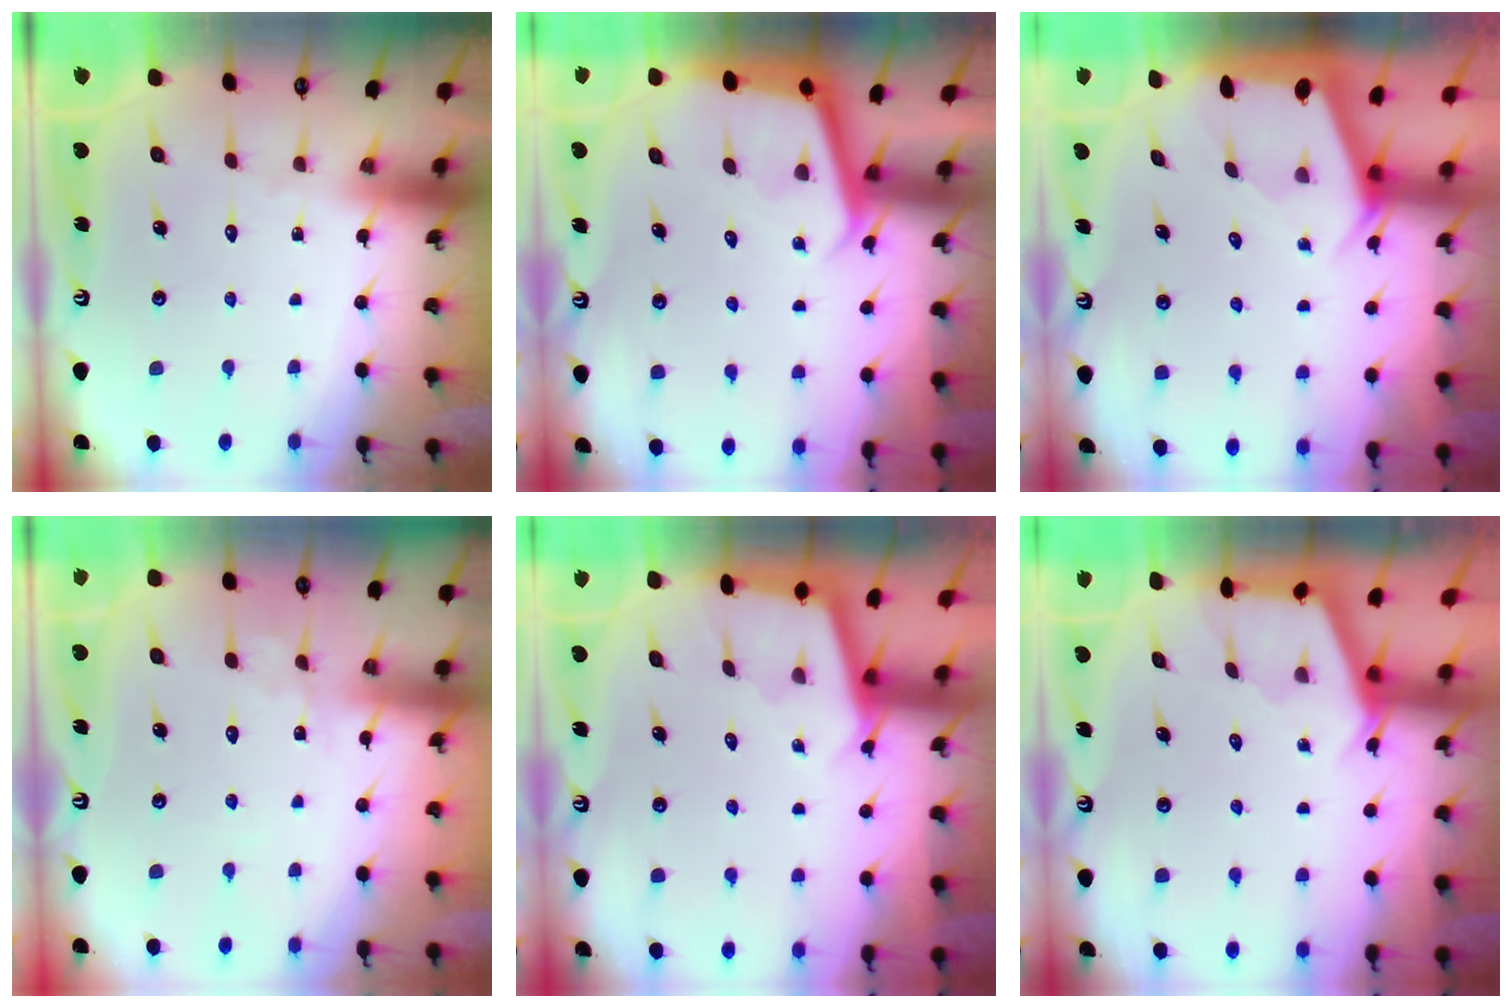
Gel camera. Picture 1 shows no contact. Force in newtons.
{"total": 3.5, "press": 3.5, "slide": 0.3}
{"total": 1.9, "press": 1.9, "slide": 0.3}
{"total": 2.3, "press": 2.3, "slide": 0.3}
{"total": 2.3, "press": 2.3, "slide": 0.2}
{"total": 2.8, "press": 2.8, "slide": 0.3}